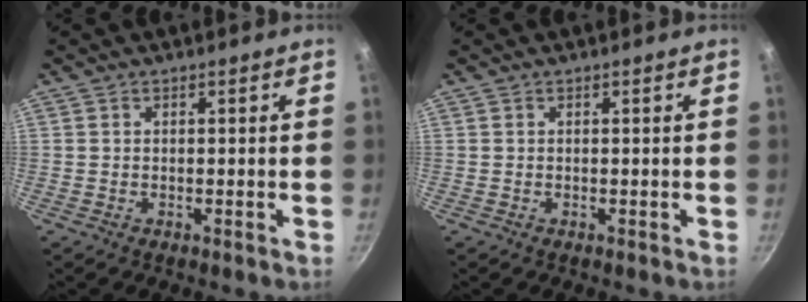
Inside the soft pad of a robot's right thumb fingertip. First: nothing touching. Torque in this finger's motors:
{"motor_torque": [-0.12, -0.12, 0.00, 0.00, 0.00]}